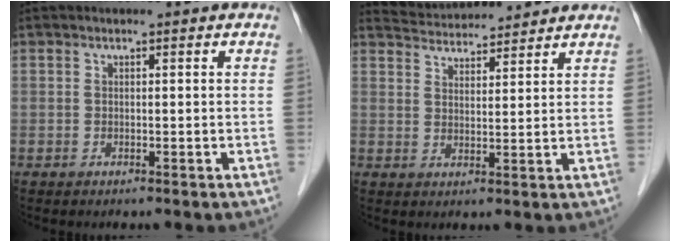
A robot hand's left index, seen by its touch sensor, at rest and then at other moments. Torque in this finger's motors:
{"motor_torque": [0.13, -0.33, -0.18, -0.05]}